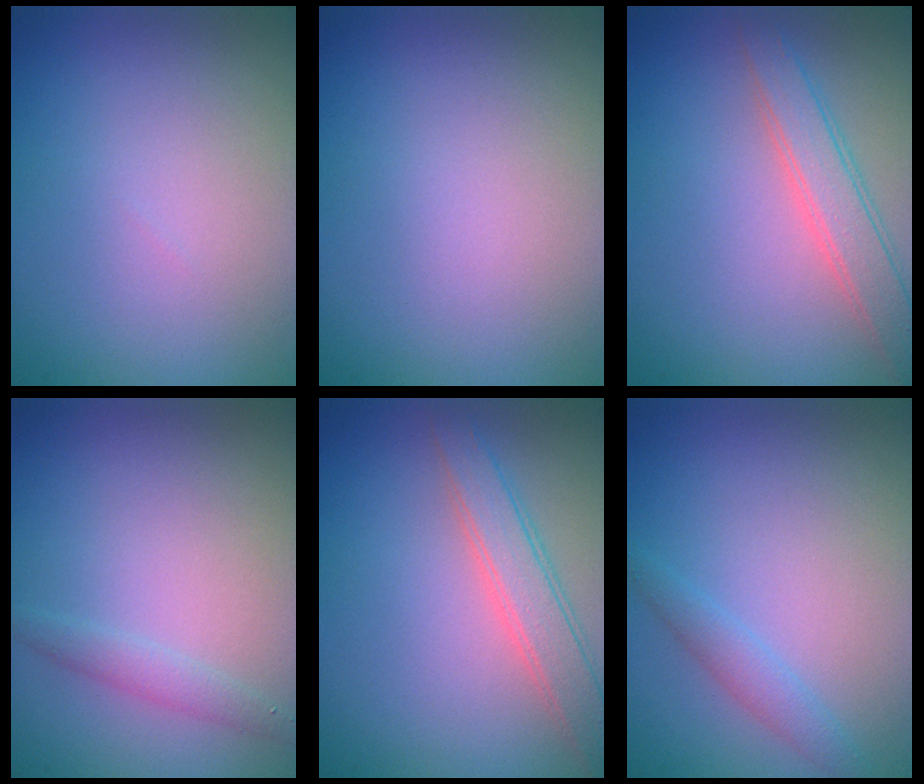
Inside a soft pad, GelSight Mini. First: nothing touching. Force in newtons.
{"total": 0.0}
{"total": 3.4, "press": 3.4, "slide": 0.3}
{"total": 1.4, "press": 1.4, "slide": 0.1}
{"total": 3.4, "press": 3.4, "slide": 0.3}
{"total": 1.6, "press": 1.6, "slide": 0.0}